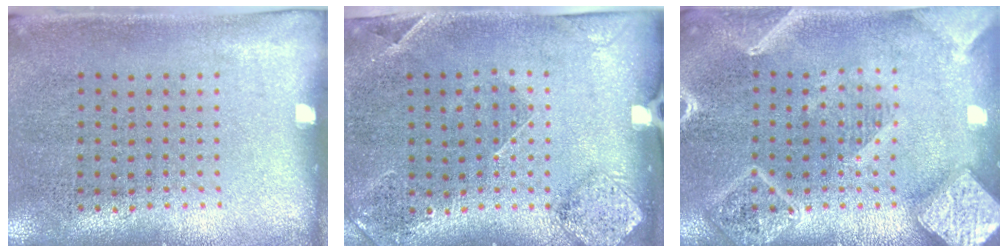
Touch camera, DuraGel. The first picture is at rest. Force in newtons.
{"total": 1.5, "press": 1.4, "slide": 0.6}
{"total": 4.2, "press": 4.1, "slide": 0.7}